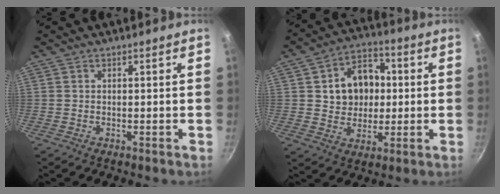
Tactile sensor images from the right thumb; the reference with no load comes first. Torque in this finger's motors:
{"motor_torque": [-0.83, 0.68, -0.14, 0.20, 0.12]}